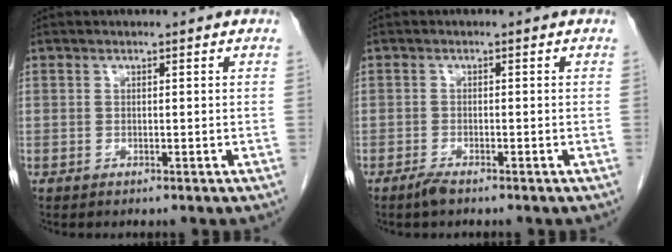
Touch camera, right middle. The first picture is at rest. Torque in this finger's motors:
{"motor_torque": [-0.02, 0.08, 0.02, 0.01]}